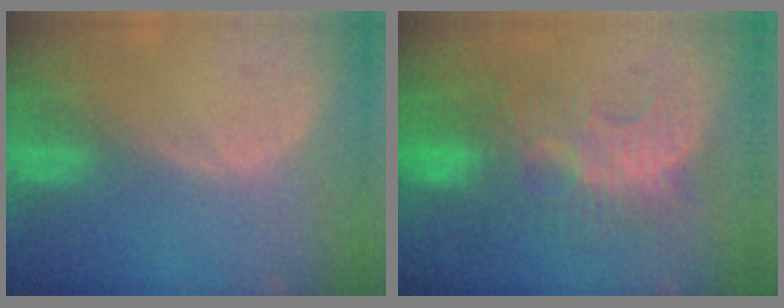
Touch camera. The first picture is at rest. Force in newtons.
{"total": 9.1, "press": 8.9, "slide": 1.8}